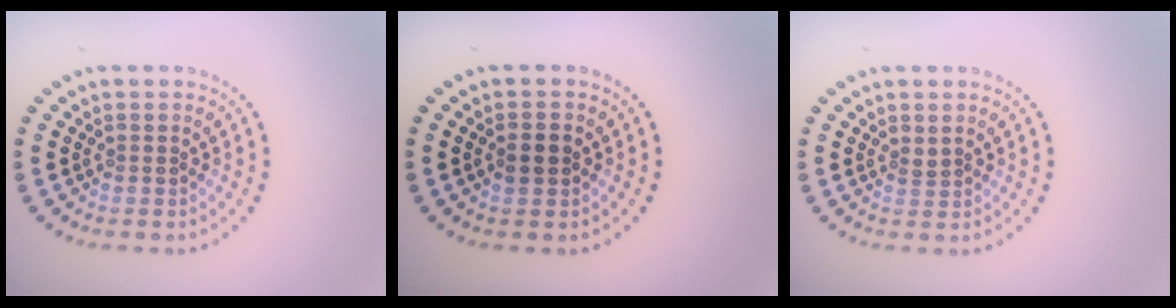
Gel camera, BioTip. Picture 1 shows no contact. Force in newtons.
{"total": 2.1, "press": 2.1, "slide": 0.0}
{"total": 0.9, "press": 0.6, "slide": 0.7}